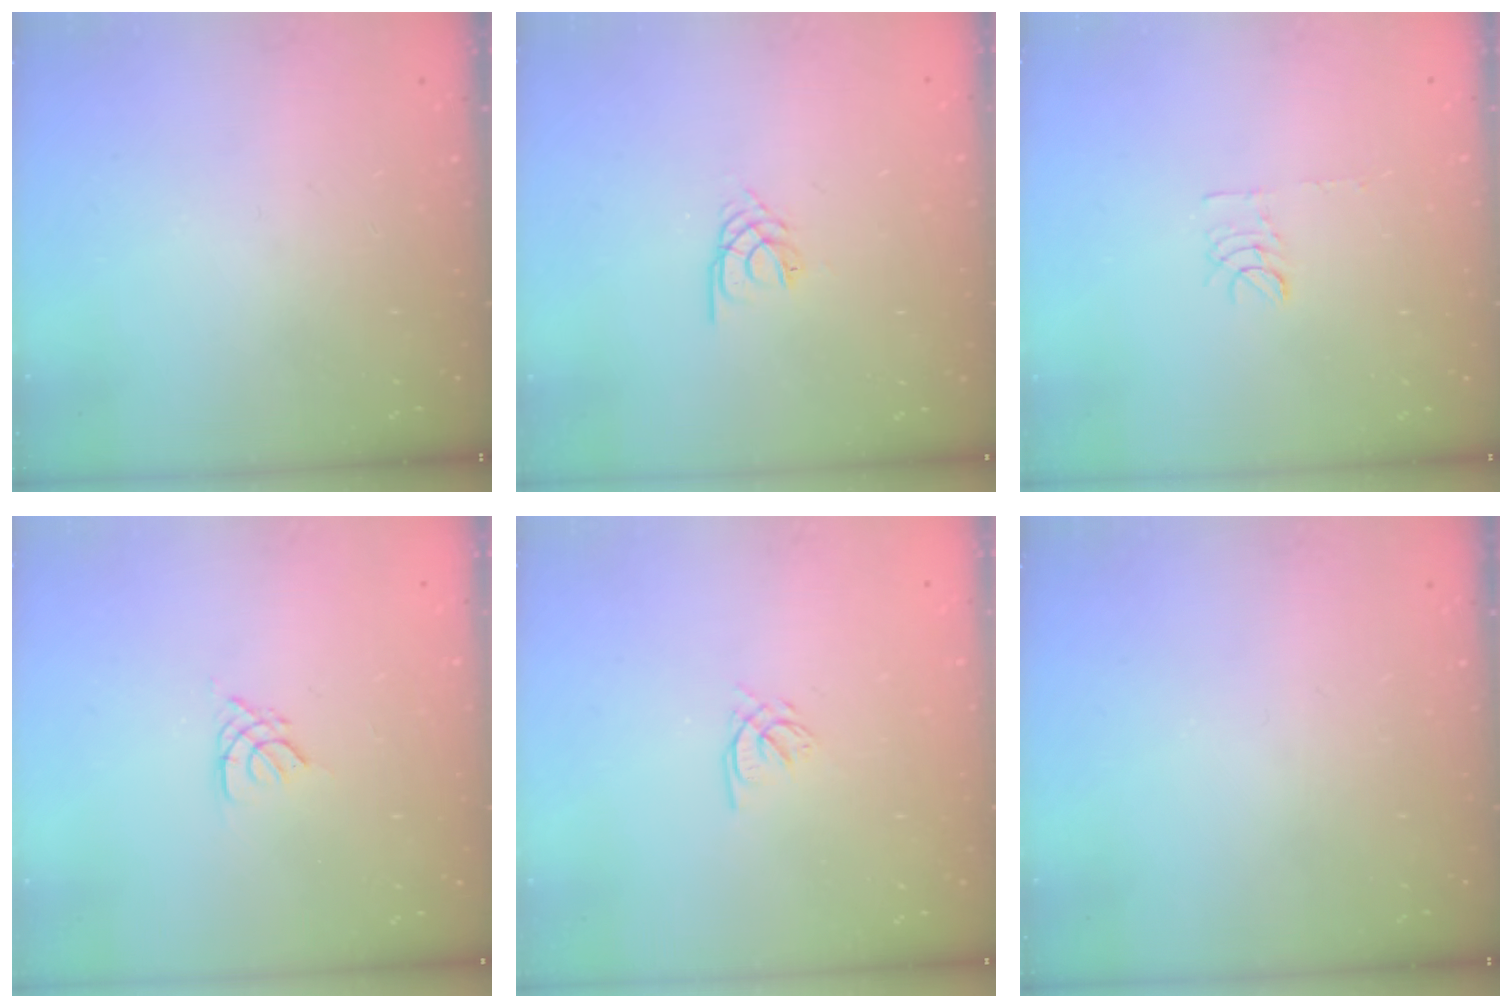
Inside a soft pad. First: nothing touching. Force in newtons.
{"total": 2.2, "press": 2.1, "slide": 0.4}
{"total": 5.3, "press": 5.3, "slide": 0.3}
{"total": 2.8, "press": 2.7, "slide": 0.5}
{"total": 2.4, "press": 2.4, "slide": 0.3}
{"total": 0.0}